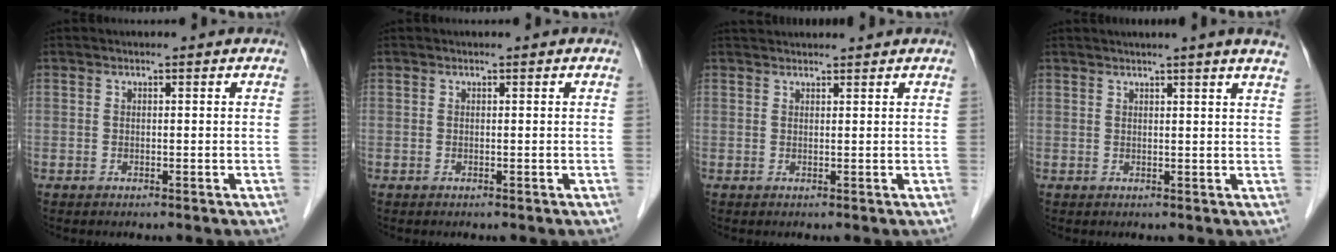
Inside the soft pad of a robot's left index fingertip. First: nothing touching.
{"total": 0.0}
{"total": 4.3, "force": [4.2, 0.3, 0.9], "torque": [-0.010, 0.036, 0.060]}
{"total": 6.8, "force": [5.7, -1.0, 3.6], "torque": [-0.040, 0.008, 0.052]}